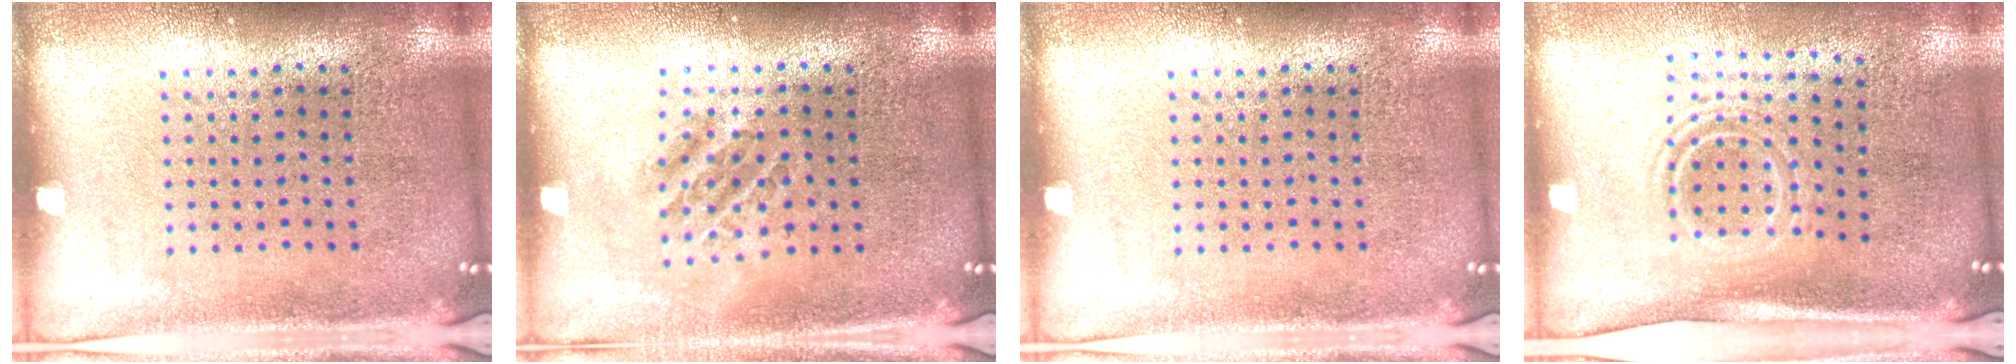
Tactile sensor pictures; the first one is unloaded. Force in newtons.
{"total": 1.1, "press": 1.0, "slide": 0.5}
{"total": 0.0}
{"total": 1.6, "press": 1.1, "slide": 1.1}